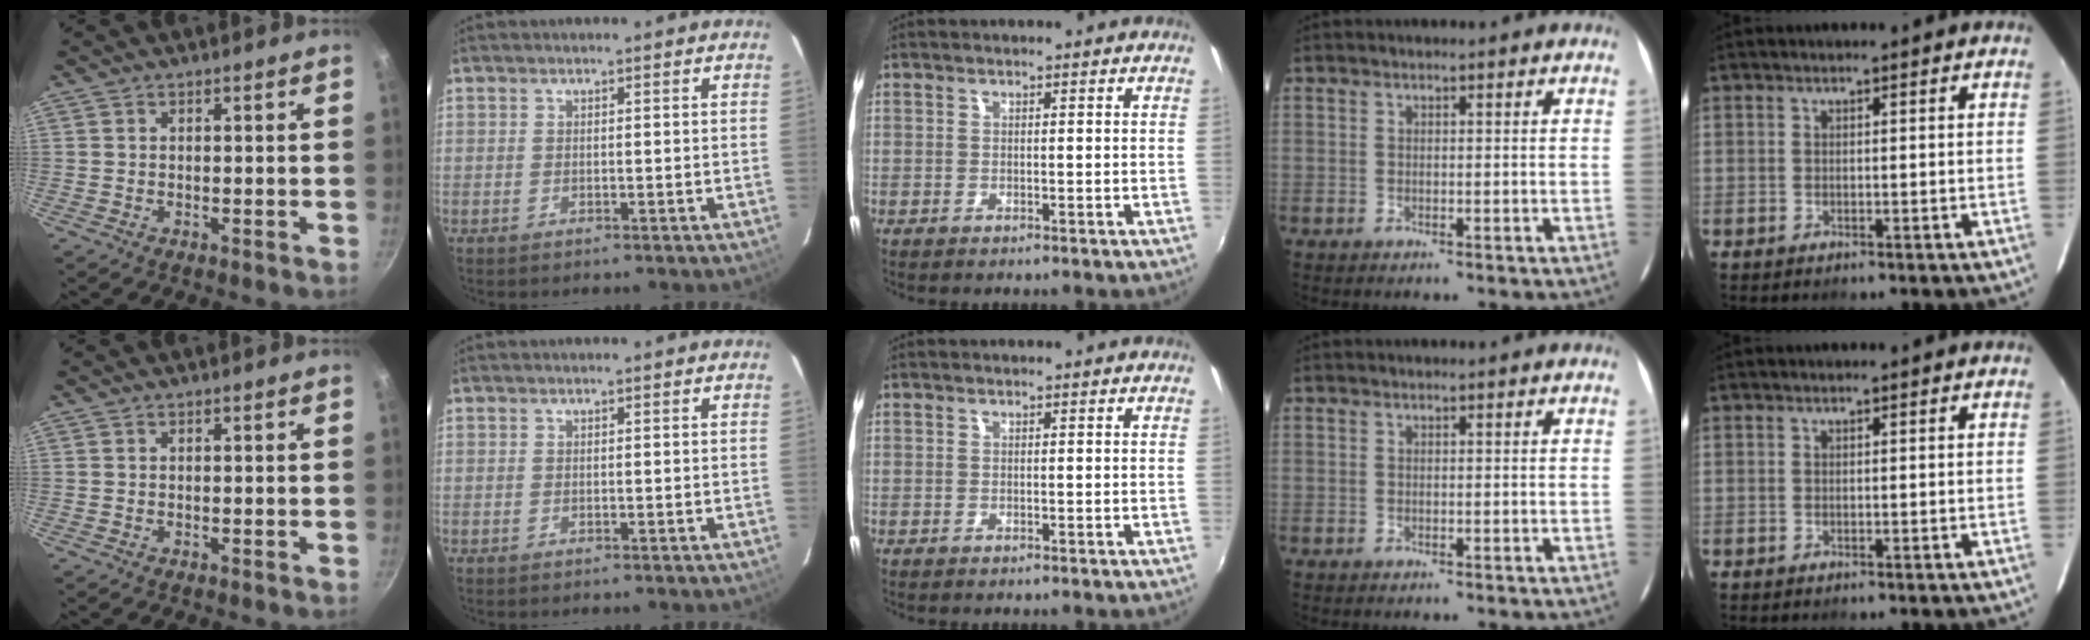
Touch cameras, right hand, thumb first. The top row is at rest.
{}